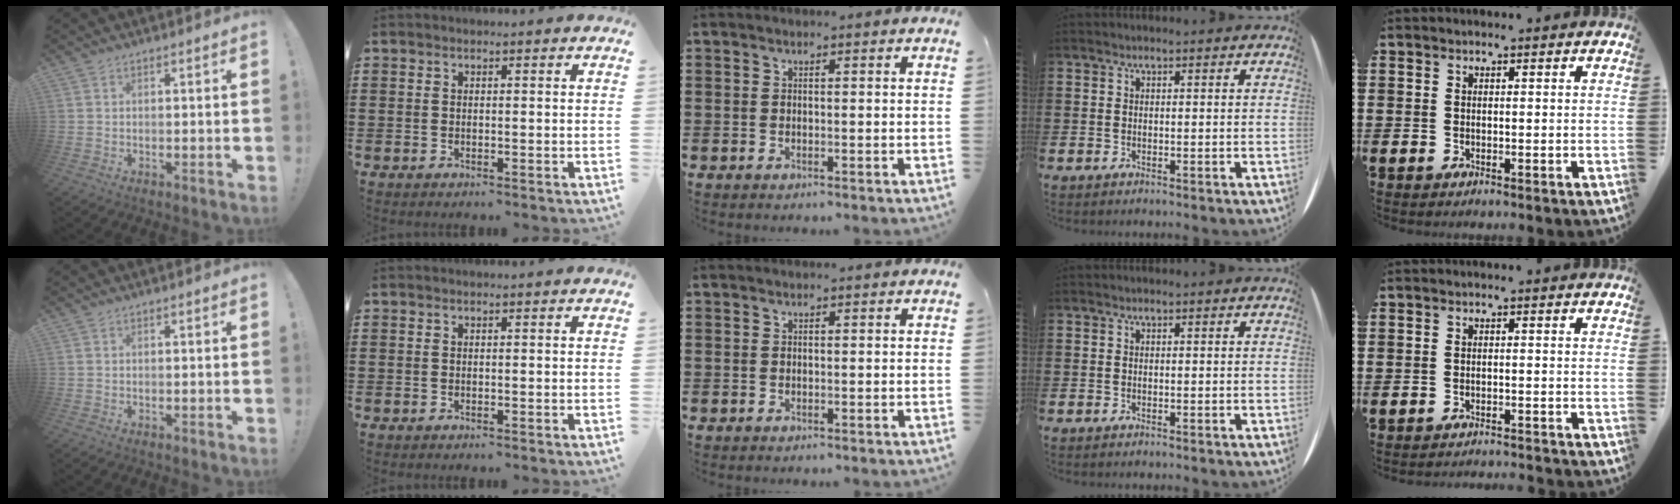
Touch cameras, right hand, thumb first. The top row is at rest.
{"little": {"total": 1.2, "force": [-1.2, -0.2, -0.1], "torque": [-0.001, 0.003, -0.026]}}